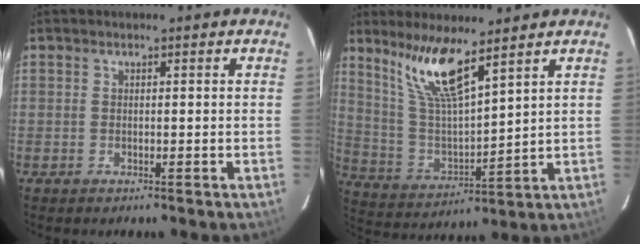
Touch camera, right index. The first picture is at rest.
{"total": 12.1, "force": [8.5, 1.6, 8.4], "torque": [-0.157, -0.001, 0.181]}